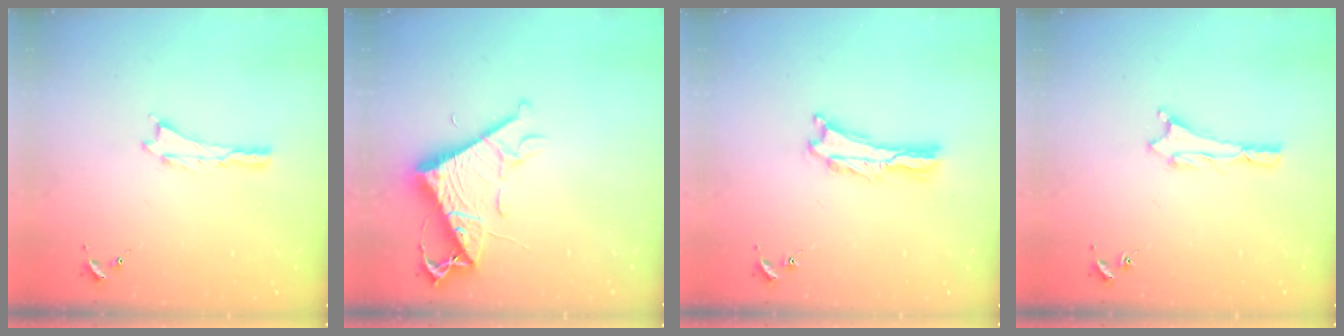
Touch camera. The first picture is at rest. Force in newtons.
{"total": 9.6, "press": 9.6, "slide": 0.9}
{"total": 1.2, "press": 1.1, "slide": 0.3}
{"total": 0.9, "press": 0.8, "slide": 0.1}